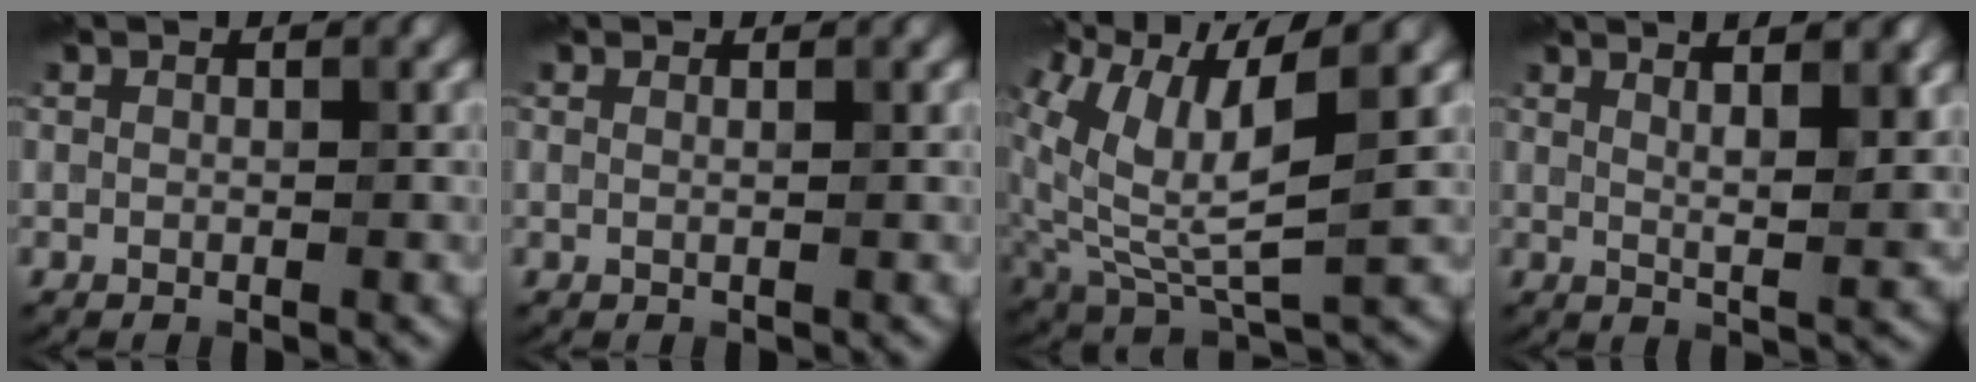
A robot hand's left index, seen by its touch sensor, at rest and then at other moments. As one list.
[{"total": 0.0}, {"total": 9.0, "force": [4.2, 2.7, 7.5], "torque": [-0.167, 0.005, 0.090]}, {"total": 5.2, "force": [2.7, 1.2, 4.3], "torque": [-0.047, 0.016, 0.026]}]